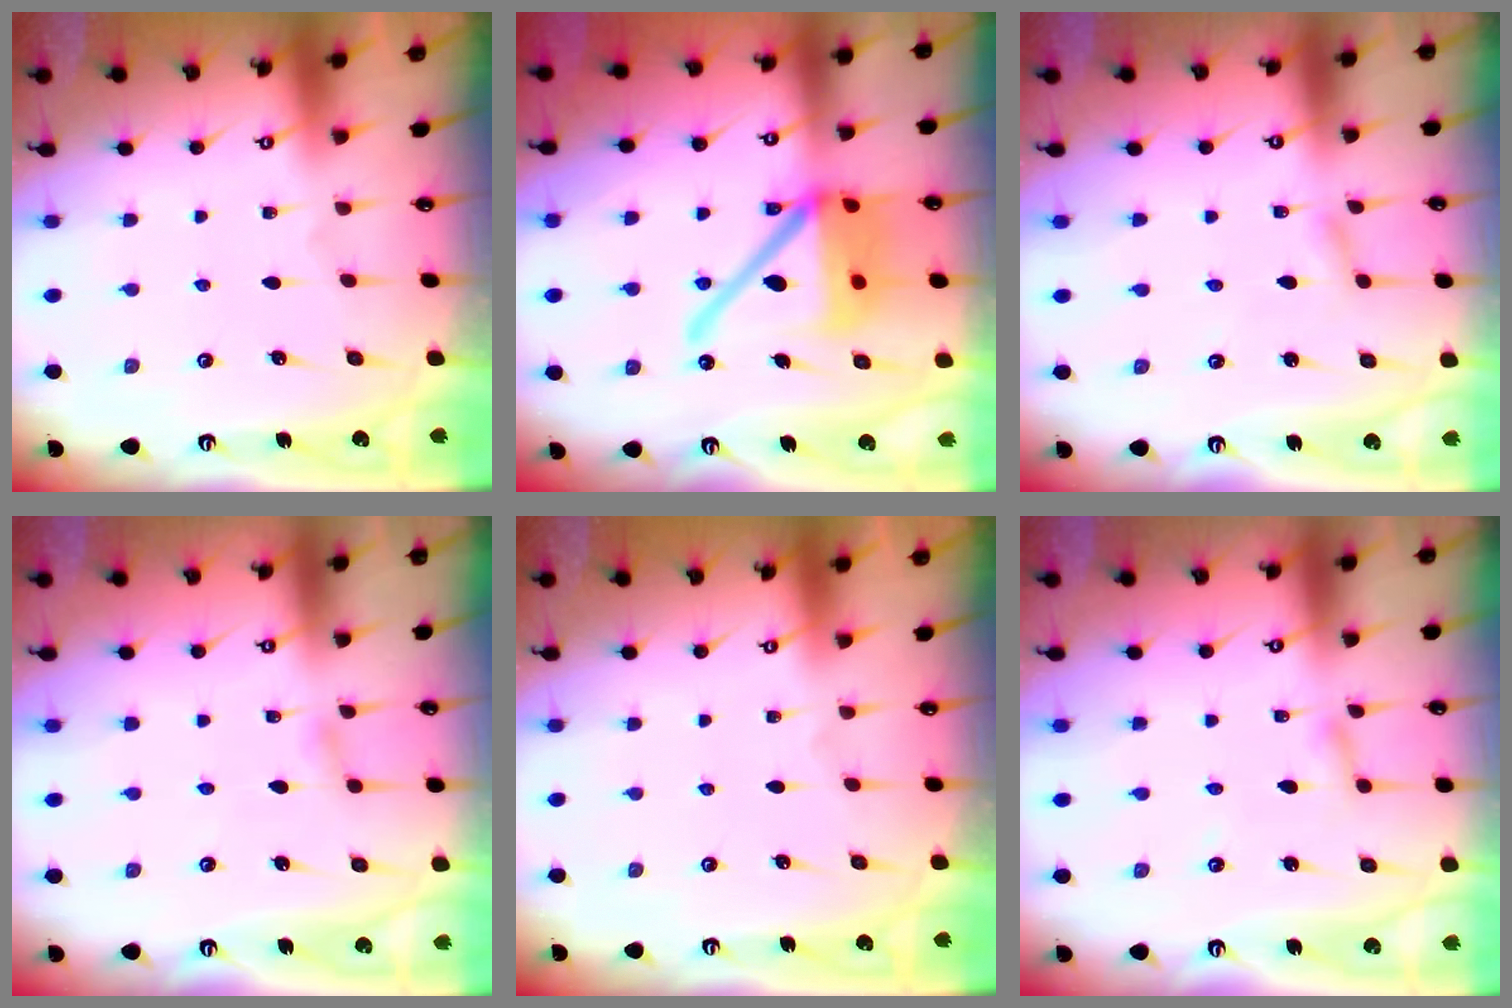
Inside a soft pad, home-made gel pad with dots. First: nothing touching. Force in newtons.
{"total": 19.4, "press": 19.2, "slide": 3.1}
{"total": 1.7, "press": 1.7, "slide": 0.2}
{"total": 2.8, "press": 2.8, "slide": 0.3}
{"total": 0.0}
{"total": 2.7, "press": 2.7, "slide": 0.2}